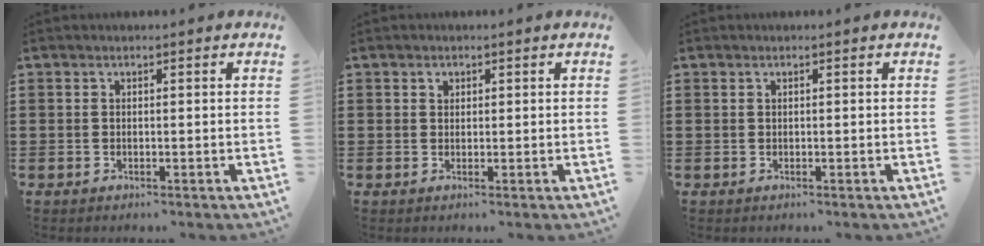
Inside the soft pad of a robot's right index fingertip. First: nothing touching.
{"total": 0.9, "force": [0.3, 0.7, 0.4], "torque": [-0.010, 0.003, 0.007]}
{"total": 0.0}